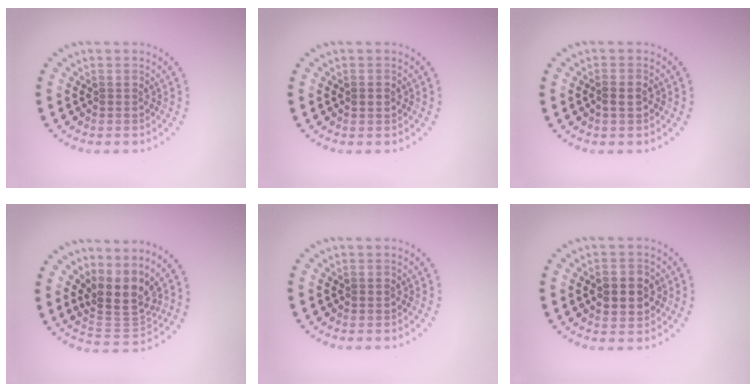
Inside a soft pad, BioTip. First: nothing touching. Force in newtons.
{"total": 1.2, "press": 1.2, "slide": 0.1}
{"total": 0.9, "press": 0.8, "slide": 0.2}
{"total": 3.9, "press": 3.0, "slide": 2.5}
{"total": 0.6, "press": 0.6, "slide": 0.0}
{"total": 3.5, "press": 3.5, "slide": 0.2}